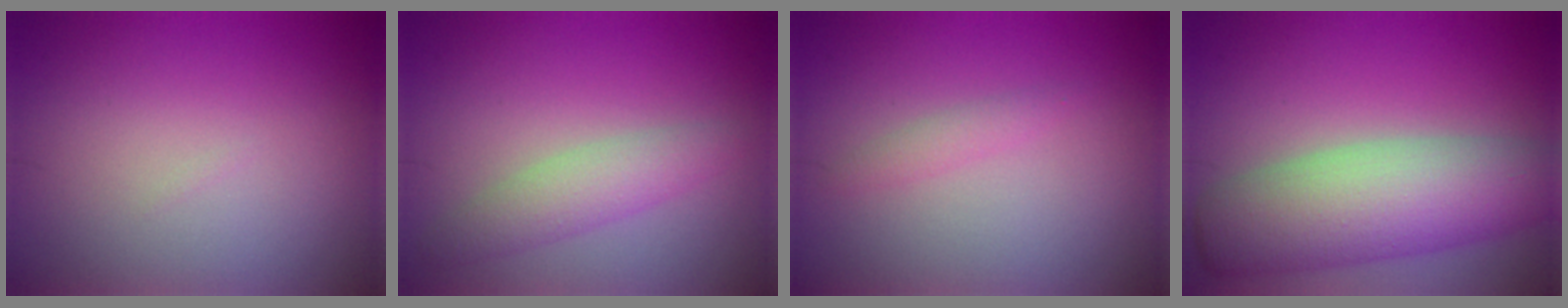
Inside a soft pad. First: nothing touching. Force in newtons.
{"total": 2.8, "press": 2.8, "slide": 0.1}
{"total": 1.1, "press": 1.1, "slide": 0.1}
{"total": 9.7, "press": 9.7, "slide": 0.4}